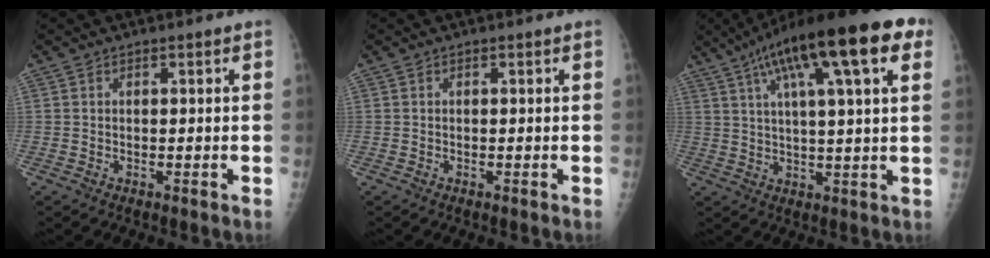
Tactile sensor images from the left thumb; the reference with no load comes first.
{"total": 0.0}
{"total": 21.6, "force": [10.1, 5.0, 18.4], "torque": [-0.282, 0.016, 0.151]}